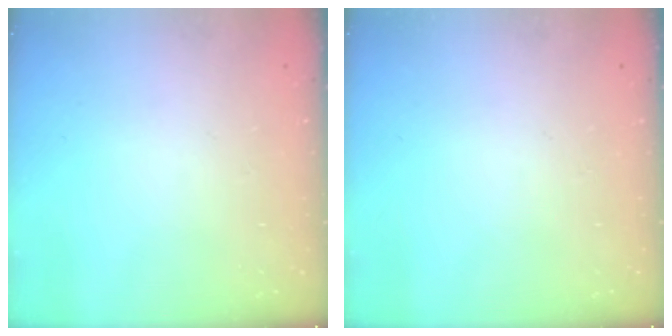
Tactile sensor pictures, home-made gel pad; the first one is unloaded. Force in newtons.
{"total": 0.0}